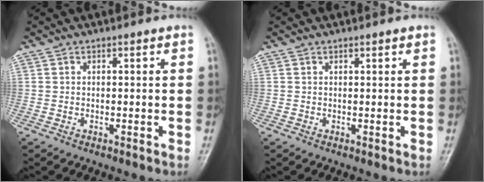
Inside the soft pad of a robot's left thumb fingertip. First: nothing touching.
{"total": 0.6, "force": [0.5, 0.1, 0.4], "torque": [-0.006, -0.002, 0.007]}